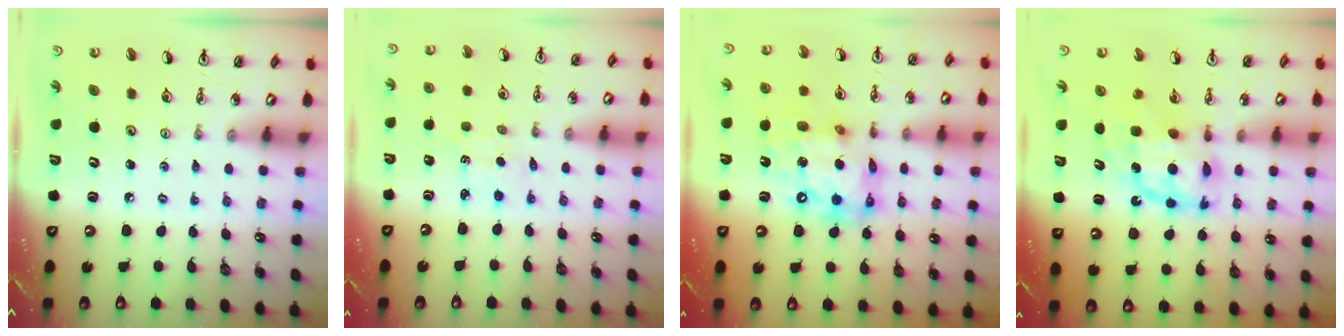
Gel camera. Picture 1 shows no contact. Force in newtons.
{"total": 1.5, "press": 1.5, "slide": 0.3}
{"total": 15.4, "press": 15.4, "slide": 1.2}
{"total": 12.2, "press": 12.2, "slide": 0.9}